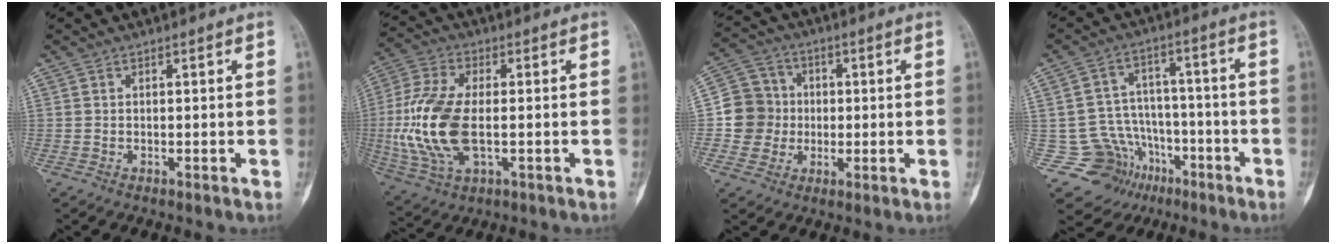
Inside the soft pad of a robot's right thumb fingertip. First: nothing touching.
{"total": 16.2, "force": [-1.6, 8.3, 13.8], "torque": [-0.310, 0.002, -0.026]}
{"total": 8.9, "force": [-0.5, 8.8, 1.7], "torque": [0.007, 0.017, -0.016]}
{"total": 13.5, "force": [-6.2, 11.5, 3.1], "torque": [-0.028, 0.088, -0.085]}